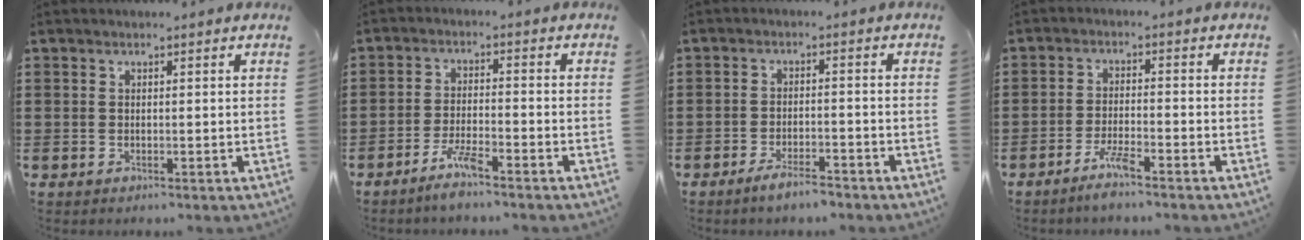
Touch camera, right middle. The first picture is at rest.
{"total": 4.1, "force": [-3.2, 0.4, 2.5], "torque": [-0.057, 0.002, -0.063]}
{"total": 3.6, "force": [-3.0, 0.5, 1.9], "torque": [-0.038, 0.002, -0.058]}
{"total": 3.6, "force": [-2.7, 0.3, 2.3], "torque": [-0.055, 0.001, -0.055]}